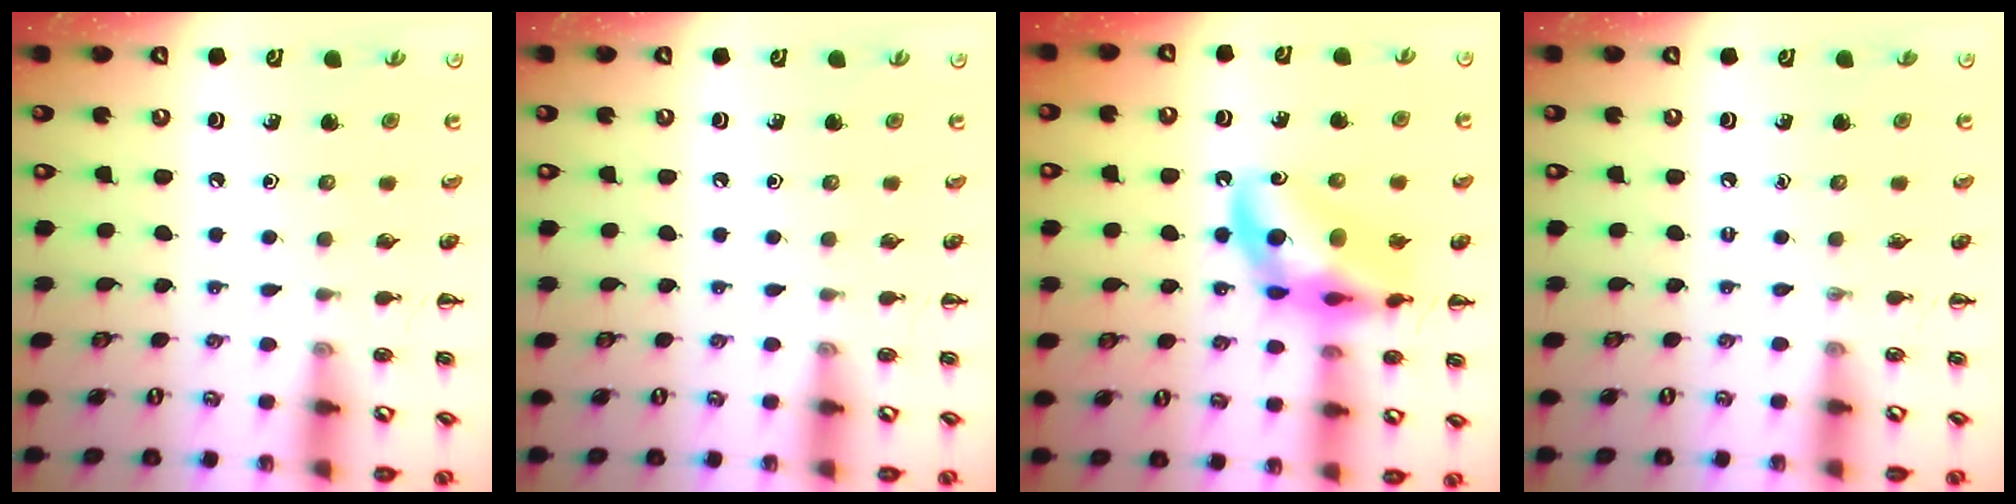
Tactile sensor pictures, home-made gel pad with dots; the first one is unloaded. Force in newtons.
{"total": 0.0}
{"total": 16.0, "press": 15.5, "slide": 3.9}
{"total": 0.0}